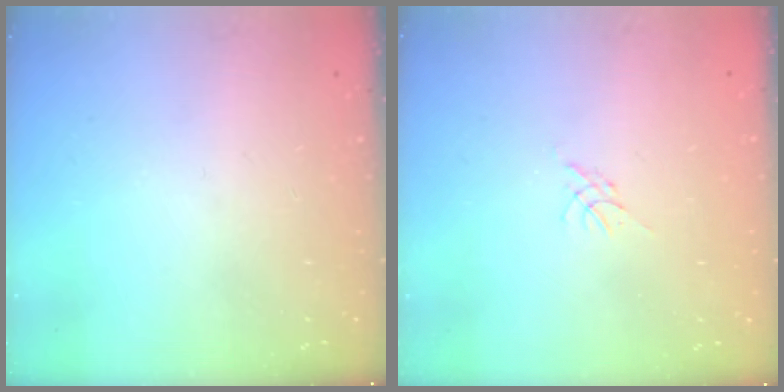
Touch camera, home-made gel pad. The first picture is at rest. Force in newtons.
{"total": 0.0}